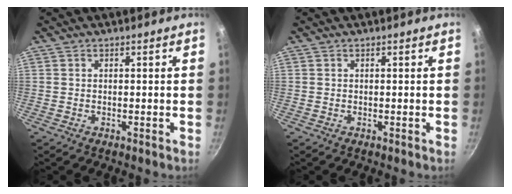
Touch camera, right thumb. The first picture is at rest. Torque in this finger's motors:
{"motor_torque": [0.00, 0.00, 0.03, -0.02, 0.00]}